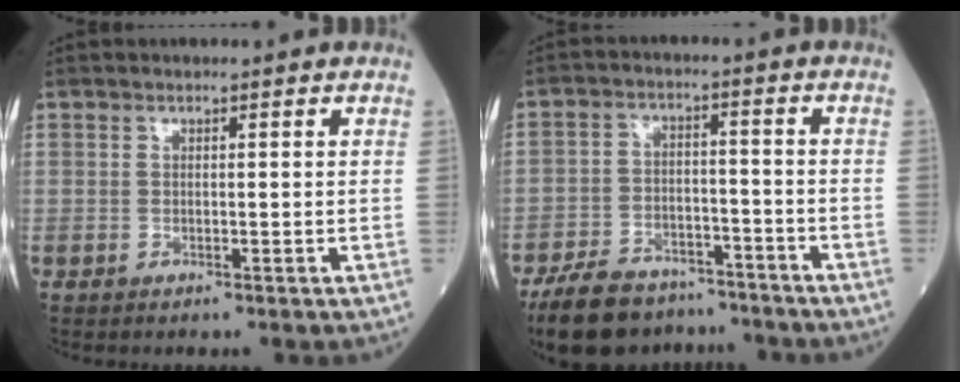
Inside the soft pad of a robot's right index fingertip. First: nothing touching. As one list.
[{"total": 15.0, "force": [-12.4, 6.3, 5.5], "torque": [-0.099, 0.014, -0.205]}]